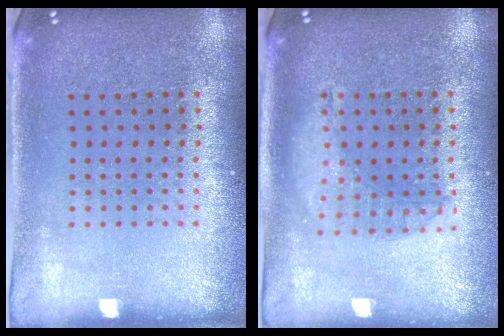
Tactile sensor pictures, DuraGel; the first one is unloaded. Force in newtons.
{"total": 1.4, "press": 1.3, "slide": 0.4}